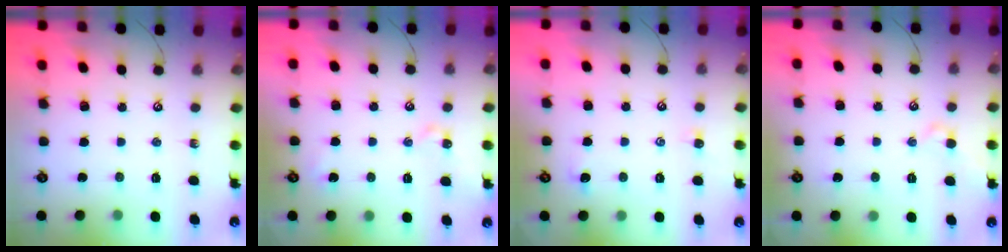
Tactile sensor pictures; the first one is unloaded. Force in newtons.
{"total": 2.8, "press": 2.8, "slide": 0.5}
{"total": 0.0}
{"total": 0.0}